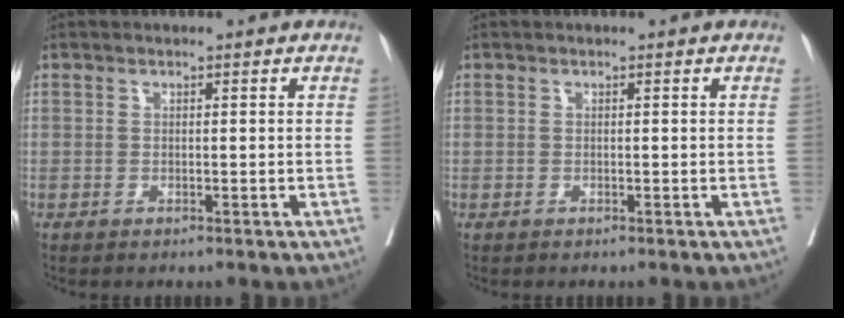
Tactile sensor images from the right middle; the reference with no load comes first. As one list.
[{"total": 0.0}]